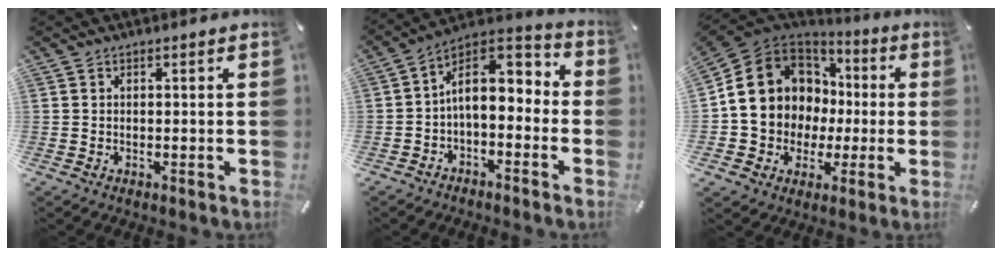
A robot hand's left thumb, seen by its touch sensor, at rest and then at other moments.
{"total": 9.2, "force": [0.6, 6.6, 6.3], "torque": [-0.100, -0.008, 0.014]}
{"total": 13.6, "force": [1.3, 12.9, 4.2], "torque": [-0.093, -0.018, 0.045]}